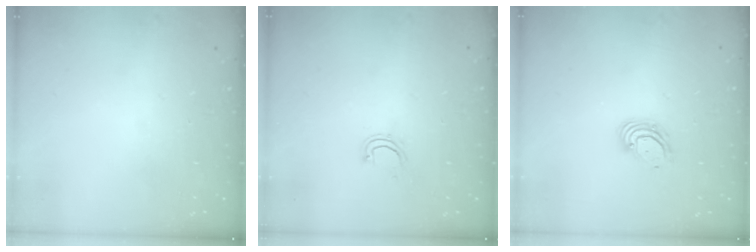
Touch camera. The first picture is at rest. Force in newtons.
{"total": 4.7, "press": 4.6, "slide": 0.9}
{"total": 5.6, "press": 5.6, "slide": 0.7}